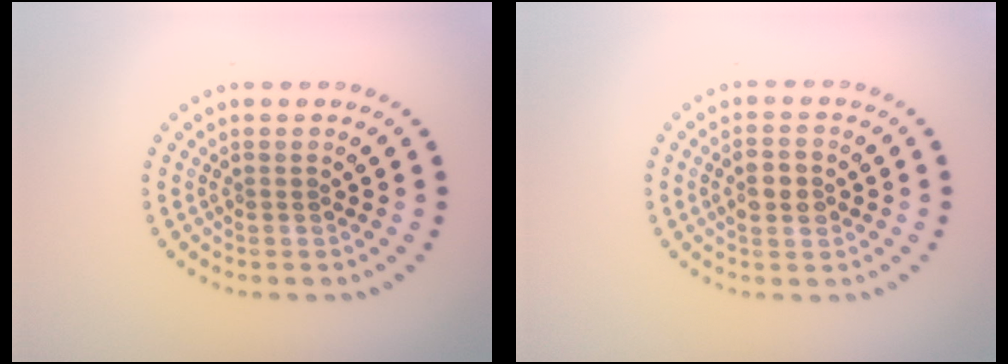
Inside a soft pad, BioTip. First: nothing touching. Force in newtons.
{"total": 2.5, "press": 2.5, "slide": 0.2}